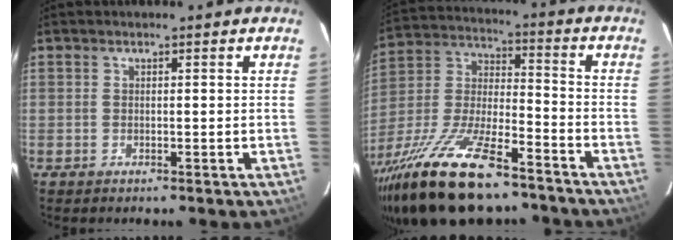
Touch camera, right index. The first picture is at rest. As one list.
[{"total": 24.4, "force": [-17.5, 7.3, 15.4], "torque": [-0.311, -0.033, -0.299]}]